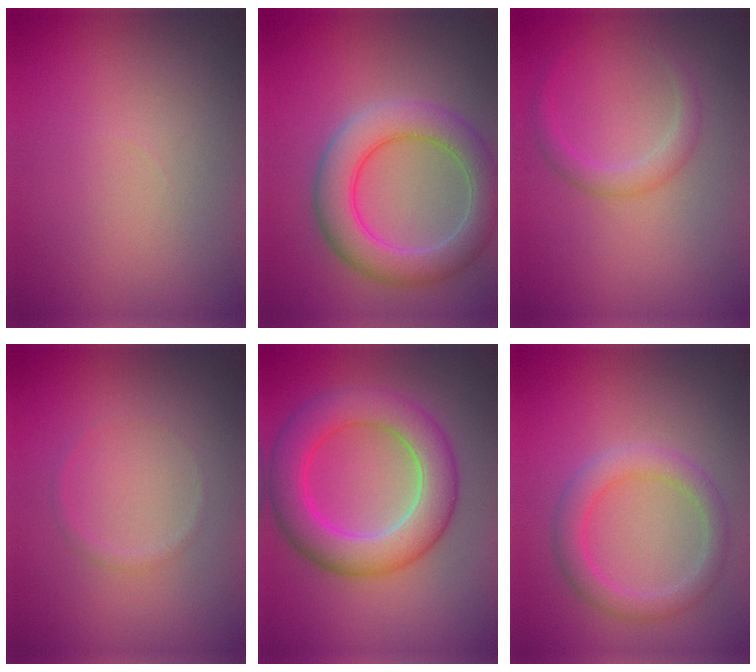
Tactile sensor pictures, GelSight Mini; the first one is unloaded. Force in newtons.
{"total": 5.9, "press": 5.9, "slide": 0.4}
{"total": 1.7, "press": 1.7, "slide": 0.1}
{"total": 0.6, "press": 0.6, "slide": 0.0}
{"total": 7.2, "press": 7.2, "slide": 0.1}
{"total": 3.0, "press": 3.0, "slide": 0.1}